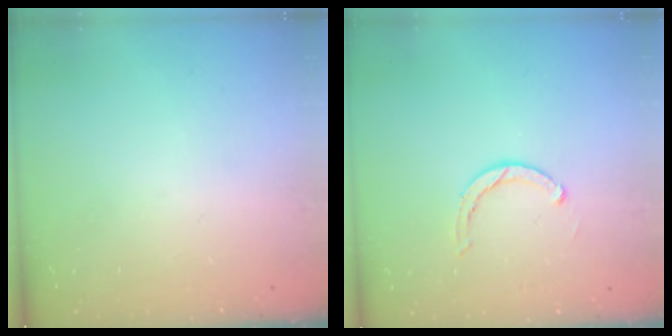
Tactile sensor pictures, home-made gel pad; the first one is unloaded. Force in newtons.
{"total": 2.8, "press": 2.8, "slide": 0.2}